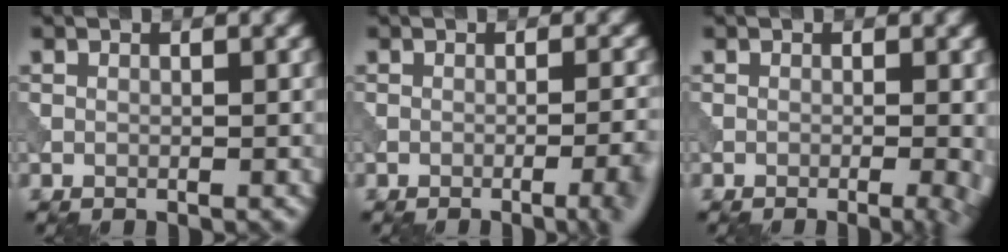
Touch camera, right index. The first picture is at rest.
{"total": 4.1, "force": [-1.8, 1.2, 3.5], "torque": [-0.032, 0.006, -0.024]}
{"total": 3.5, "force": [-0.9, 1.1, 3.2], "torque": [-0.031, 0.000, -0.011]}